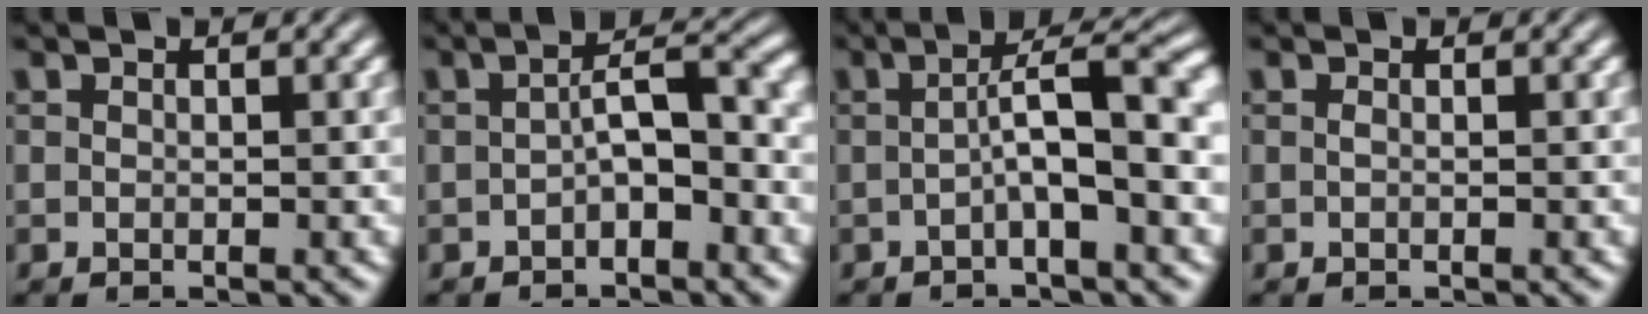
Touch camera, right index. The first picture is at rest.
{"total": 2.7, "force": [-0.8, -0.2, 2.6], "torque": [-0.029, 0.002, -0.010]}
{"total": 4.5, "force": [-0.5, -0.4, 4.5], "torque": [-0.055, 0.011, -0.009]}
{"total": 0.9, "force": [-0.3, -0.9, 0.0], "torque": [0.001, -0.005, 0.000]}